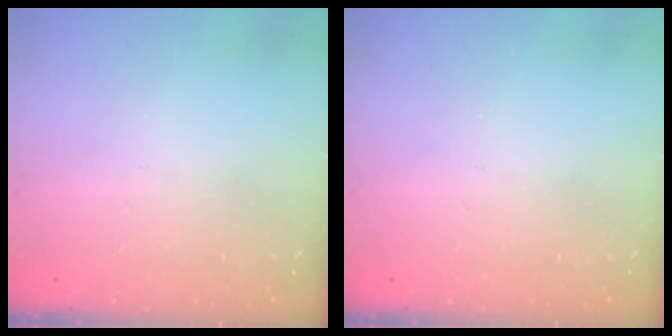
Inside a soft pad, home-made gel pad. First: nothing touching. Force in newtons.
{"total": 0.0}